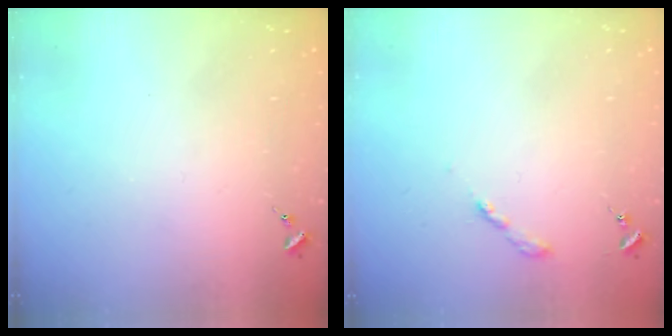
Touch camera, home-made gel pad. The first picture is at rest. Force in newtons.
{"total": 2.6, "press": 2.6, "slide": 0.3}